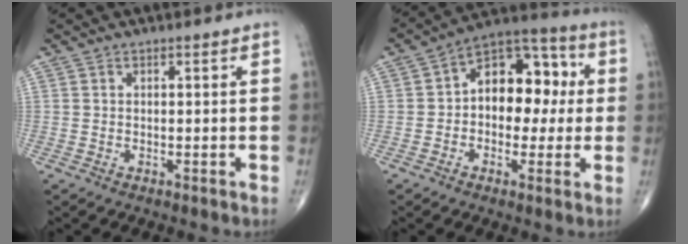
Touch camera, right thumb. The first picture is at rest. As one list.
[{"total": 14.1, "force": [0.9, 9.3, 10.6], "torque": [-0.107, 0.039, 0.000]}]